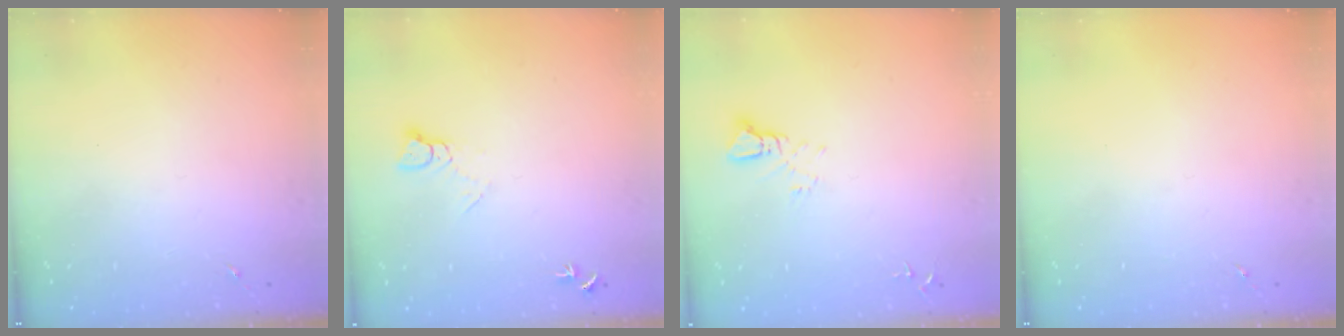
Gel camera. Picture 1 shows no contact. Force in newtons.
{"total": 5.5, "press": 5.5, "slide": 0.5}
{"total": 3.1, "press": 3.1, "slide": 0.1}
{"total": 0.0}